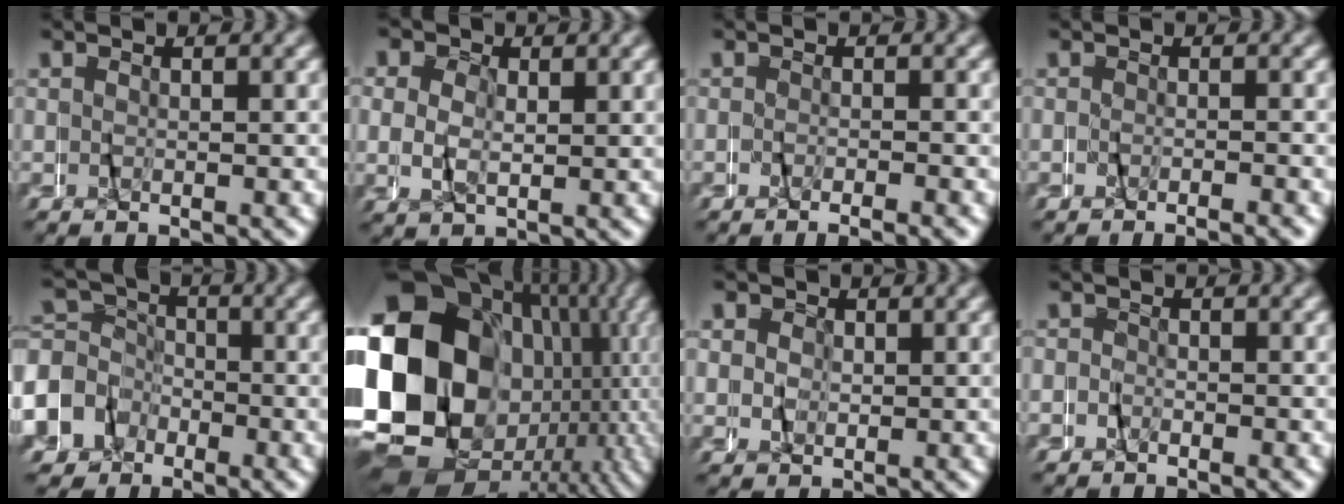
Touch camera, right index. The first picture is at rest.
{"total": 1.7, "force": [0.8, 1.4, 0.4], "torque": [-0.006, -0.002, 0.012]}
{"total": 2.0, "force": [-2.0, -0.4, 0.3], "torque": [-0.004, -0.002, -0.035]}
{"total": 1.8, "force": [-1.7, -0.5, -0.1], "torque": [0.004, 0.000, -0.032]}
{"total": 8.9, "force": [-2.2, 8.4, 2.3], "torque": [-0.064, -0.020, -0.051]}
{"total": 25.8, "force": [-3.3, 18.4, 17.7], "torque": [-0.305, -0.048, -0.038]}
{"total": 1.7, "force": [1.2, 1.2, -0.2], "torque": [0.009, 0.002, 0.018]}
{"total": 1.2, "force": [-0.8, 0.1, -0.9], "torque": [0.019, 0.010, -0.025]}